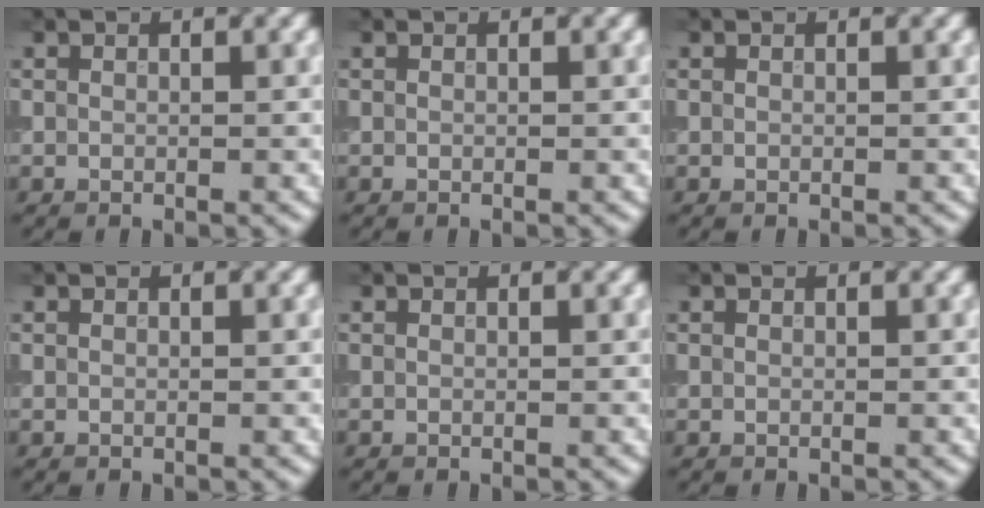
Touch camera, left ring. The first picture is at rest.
{"total": 0.0}
{"total": 0.0}
{"total": 0.0}
{"total": 0.0}
{"total": 0.0}